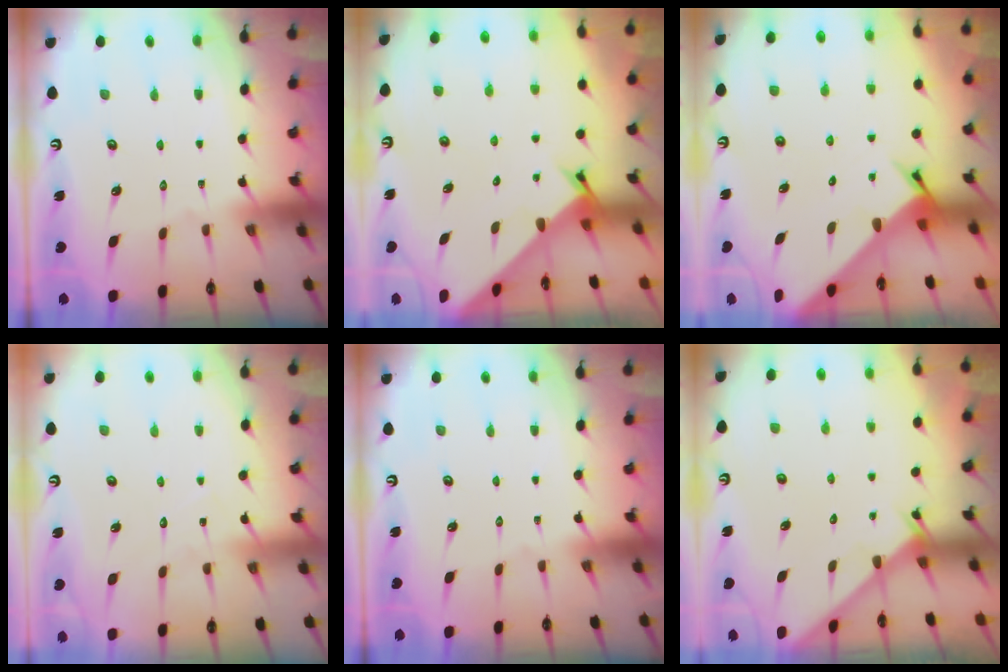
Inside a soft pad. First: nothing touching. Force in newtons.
{"total": 2.3, "press": 2.3, "slide": 0.1}
{"total": 3.5, "press": 3.5, "slide": 0.2}
{"total": 6.8, "press": 6.8, "slide": 0.4}
{"total": 0.0}
{"total": 2.4, "press": 2.4, "slide": 0.2}